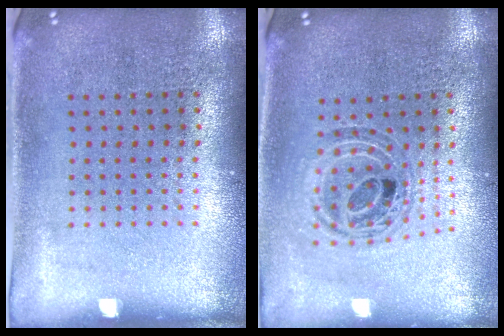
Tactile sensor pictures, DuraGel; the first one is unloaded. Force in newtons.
{"total": 0.8, "press": 0.8, "slide": 0.2}